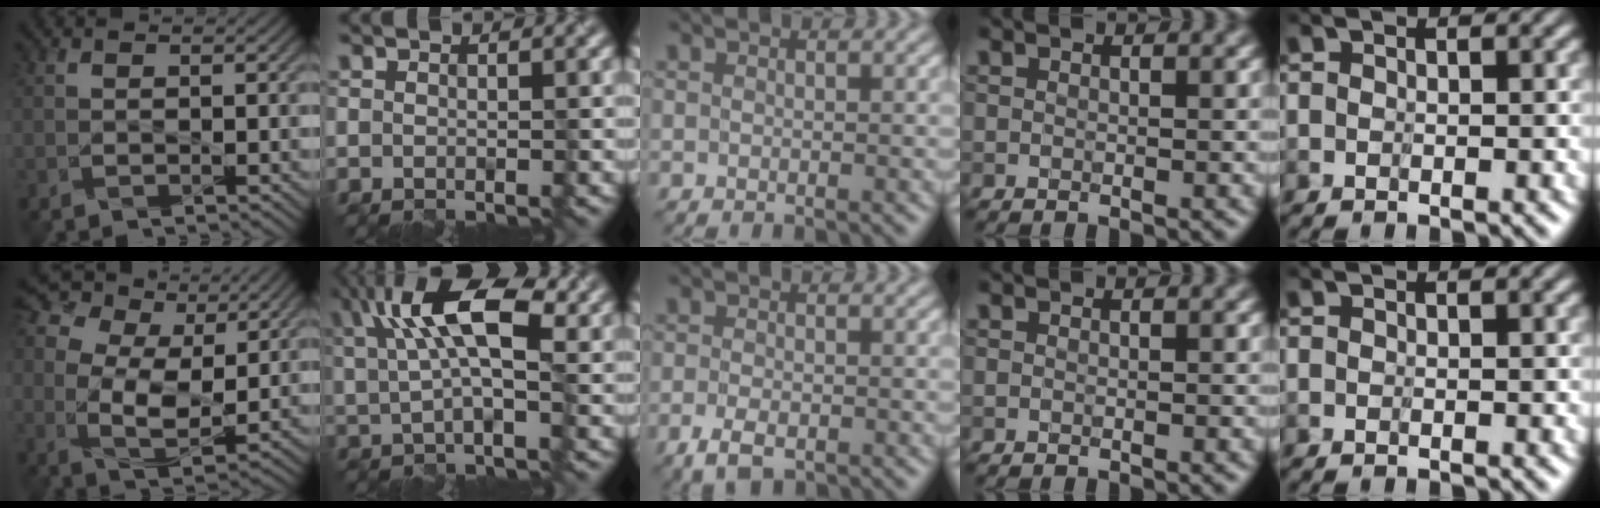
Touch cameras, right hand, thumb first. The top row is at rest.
{"thumb": {"total": 11.9, "force": [4.7, 7.2, 8.2], "torque": [-0.191, 0.016, 0.081]}, "index": {"total": 8.4, "force": [3.3, 3.1, 7.1], "torque": [-0.138, 0.015, 0.054]}, "middle": {"total": 2.8, "force": [-1.7, 1.3, 1.9], "torque": [-0.038, -0.005, -0.035]}}